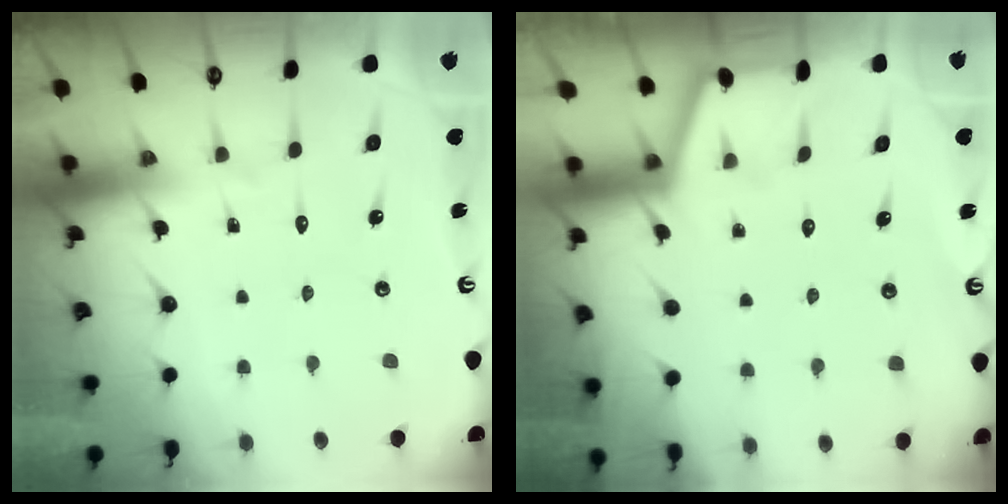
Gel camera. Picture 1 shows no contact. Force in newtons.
{"total": 1.3, "press": 1.2, "slide": 0.2}